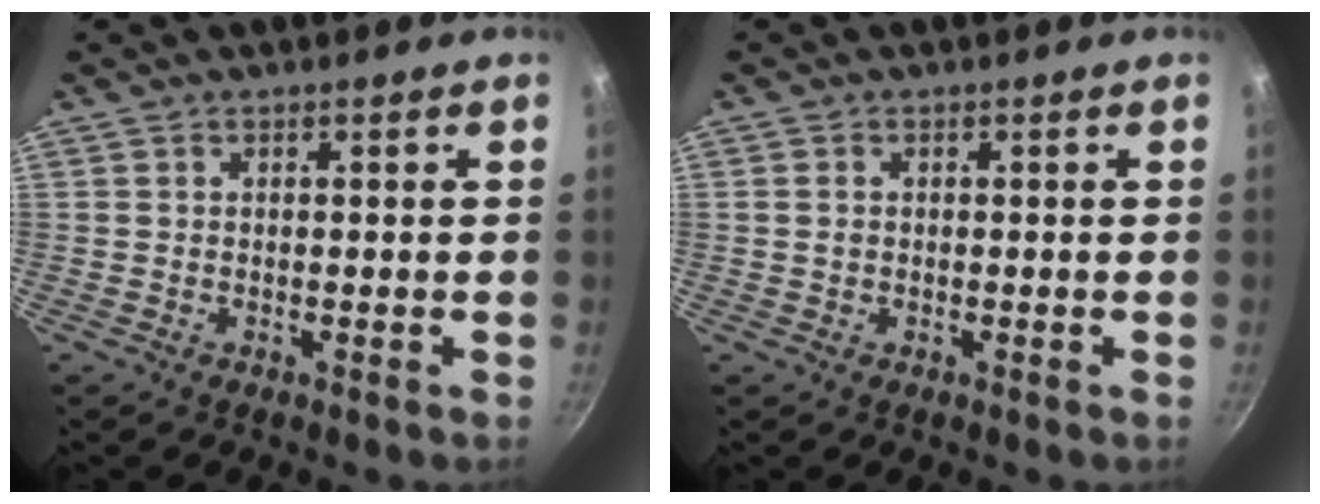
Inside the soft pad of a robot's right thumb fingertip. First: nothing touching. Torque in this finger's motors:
{"motor_torque": [0.23, -0.05, -0.50, 0.06, -0.07]}